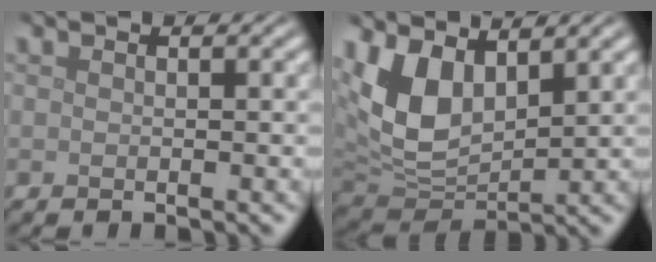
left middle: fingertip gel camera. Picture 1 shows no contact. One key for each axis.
{"total": 7.9, "fx": 2.8, "fy": 4.7, "fz": 5.7, "tx": -0.132, "ty": -0.008, "tz": 0.049}